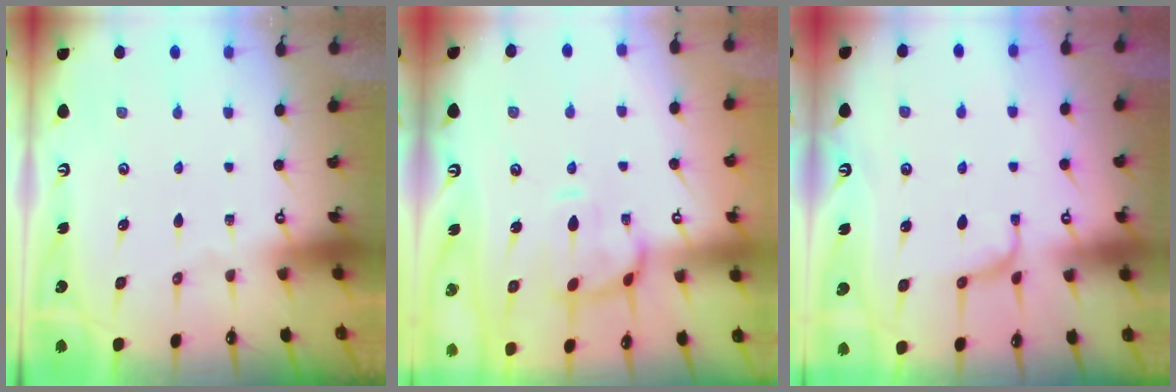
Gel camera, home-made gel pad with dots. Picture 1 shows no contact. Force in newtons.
{"total": 1.9, "press": 1.8, "slide": 0.4}
{"total": 0.9, "press": 0.2, "slide": 0.9}